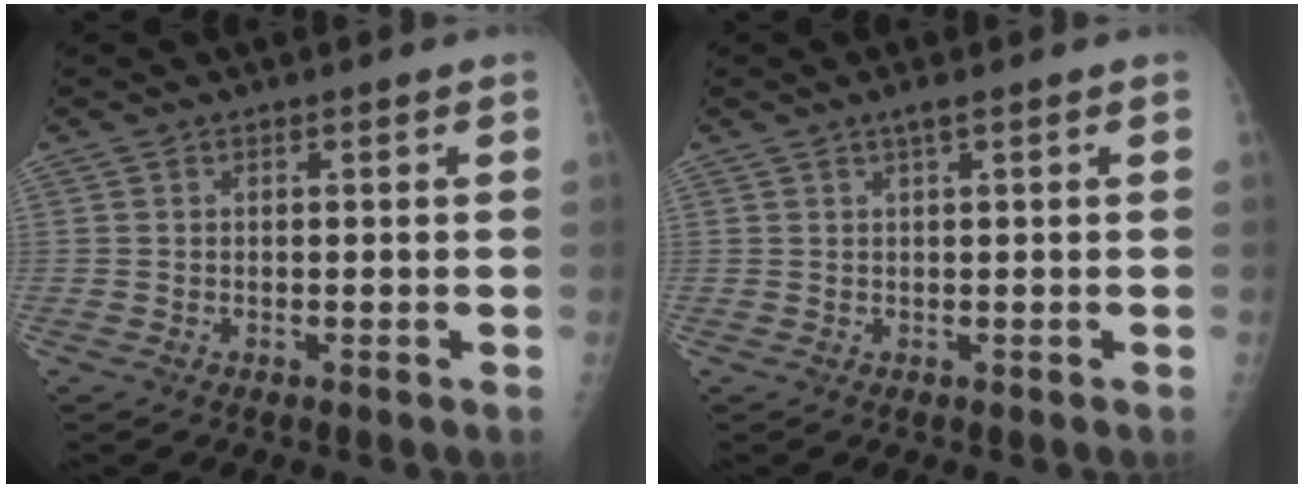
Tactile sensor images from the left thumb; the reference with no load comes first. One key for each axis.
{"total": 1.3, "fx": 0.7, "fy": 0.0, "fz": 1.0, "tx": -0.023, "ty": 0.005, "tz": 0.014}